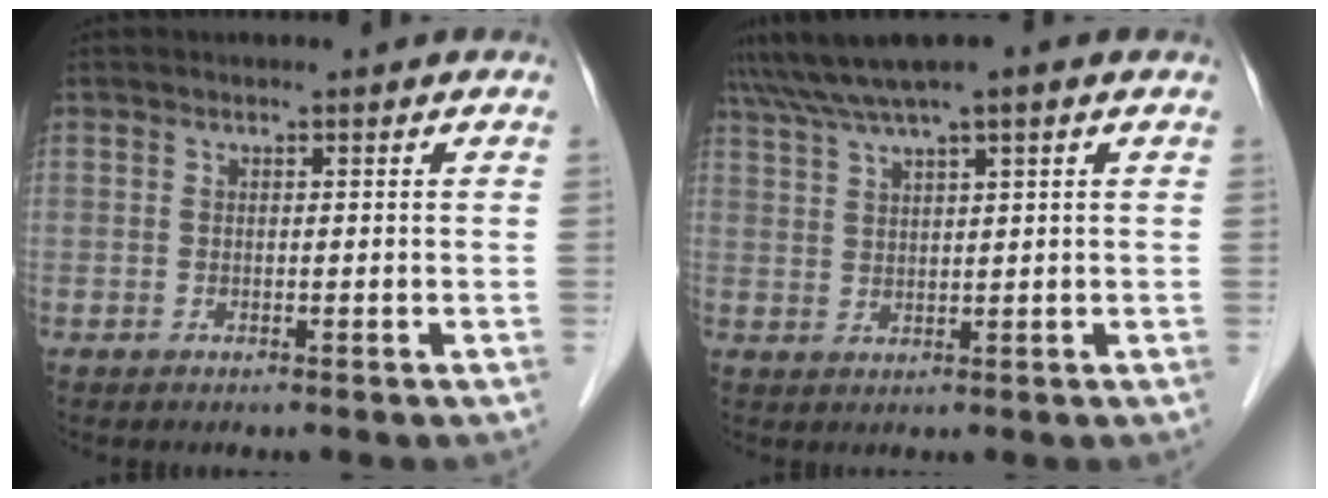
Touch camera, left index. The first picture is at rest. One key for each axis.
{"total": 6.3, "fx": 4.6, "fy": -0.2, "fz": 4.3, "tx": -0.086, "ty": 0.035, "tz": 0.085}